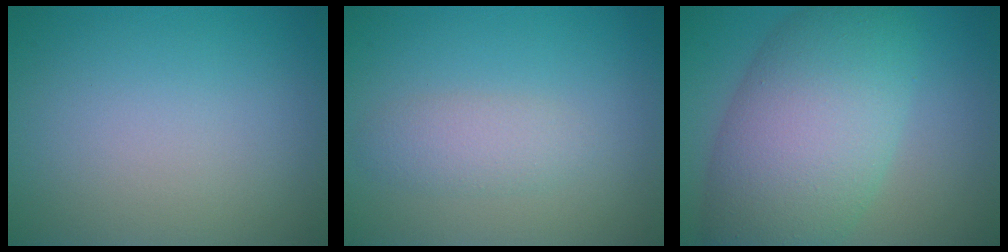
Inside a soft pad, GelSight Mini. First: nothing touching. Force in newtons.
{"total": 2.0, "press": 2.0, "slide": 0.0}
{"total": 10.6, "press": 10.6, "slide": 0.3}